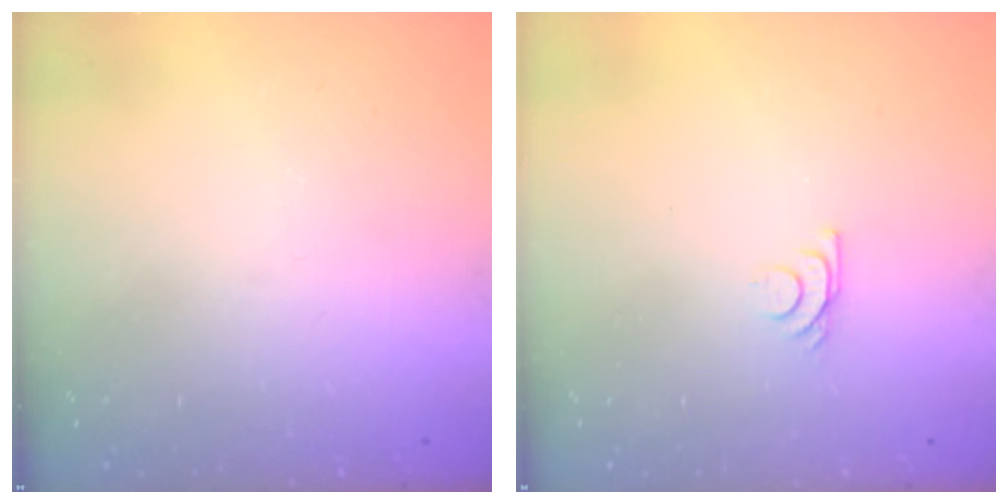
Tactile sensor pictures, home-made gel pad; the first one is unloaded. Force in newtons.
{"total": 6.2, "press": 6.2, "slide": 0.8}